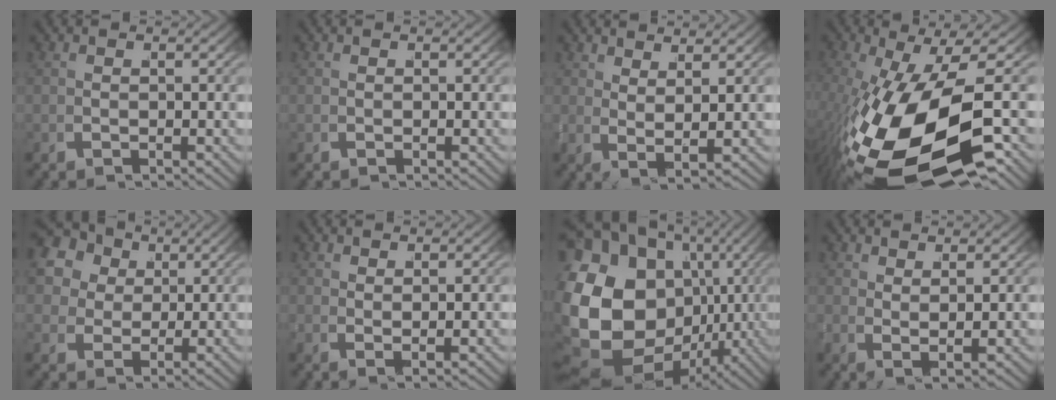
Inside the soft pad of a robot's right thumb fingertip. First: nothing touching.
{"total": 0.0}
{"total": 3.3, "force": [2.6, 0.3, 2.0], "torque": [-0.032, 0.000, 0.051]}
{"total": 15.9, "force": [-3.5, 7.4, 13.6], "torque": [-0.283, -0.056, -0.017]}
{"total": 10.1, "force": [4.1, 8.0, 4.6], "torque": [-0.096, 0.007, 0.057]}
{"total": 1.7, "force": [1.6, -0.4, 0.6], "torque": [-0.005, 0.003, 0.031]}
{"total": 22.6, "force": [-0.8, 17.4, 14.4], "torque": [-0.325, -0.067, 0.010]}
{"total": 2.6, "force": [2.3, -0.3, 1.1], "torque": [-0.014, 0.003, 0.045]}